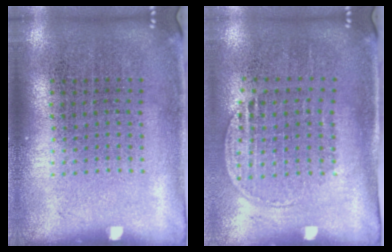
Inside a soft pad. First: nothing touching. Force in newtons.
{"total": 1.5, "press": 1.3, "slide": 0.8}